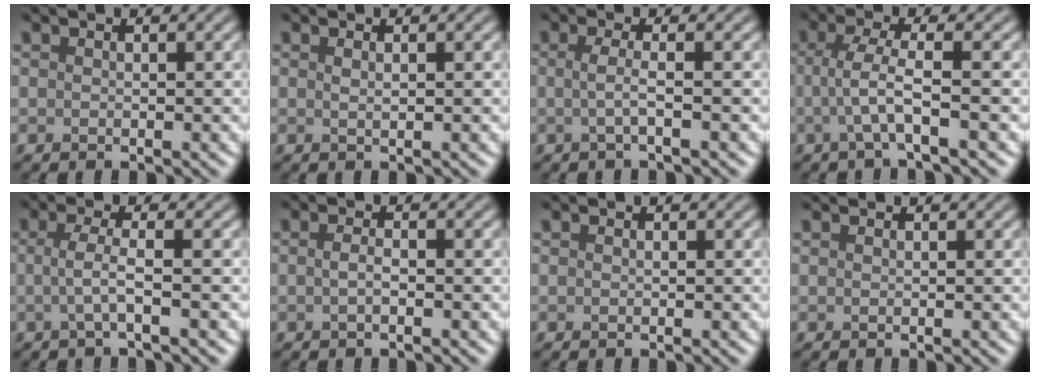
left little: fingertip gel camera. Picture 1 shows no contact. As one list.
[{"total": 0.7, "force": [0.1, 0.3, 0.7], "torque": [-0.005, 0.005, -0.001]}, {"total": 2.1, "force": [-0.7, 0.6, 1.9], "torque": [-0.030, -0.002, -0.019]}, {"total": 3.1, "force": [-0.7, 0.5, 3.0], "torque": [-0.058, -0.001, -0.014]}, {"total": 2.5, "force": [-0.7, 0.6, 2.3], "torque": [-0.044, -0.002, -0.018]}, {"total": 1.0, "force": [-0.6, 0.2, 0.8], "torque": [-0.015, -0.001, -0.012]}, {"total": 0.0}, {"total": 0.7, "force": [0.6, 0.0, 0.1], "torque": [-0.004, 0.001, 0.008]}]